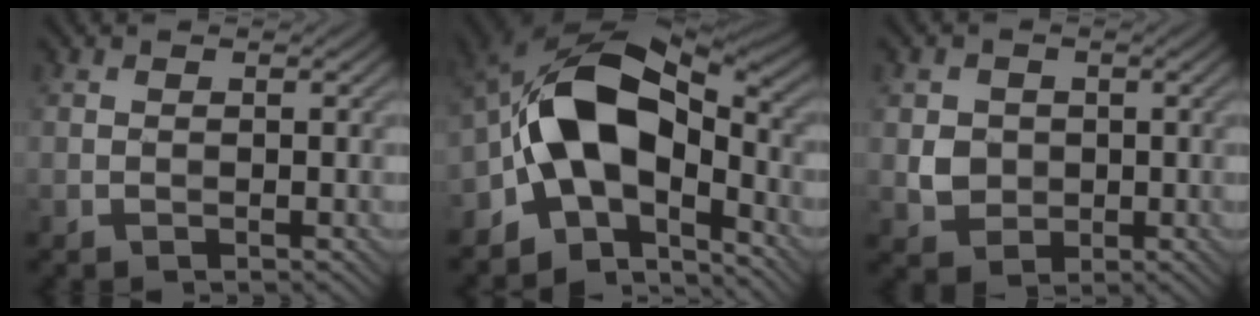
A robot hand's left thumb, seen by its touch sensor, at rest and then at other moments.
{"total": 12.4, "force": [-4.1, 7.8, 8.8], "torque": [-0.147, 0.009, -0.085]}
{"total": 3.4, "force": [0.1, 3.2, 1.3], "torque": [-0.041, -0.003, -0.002]}